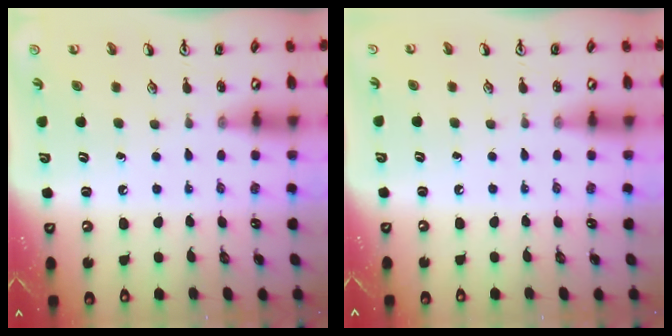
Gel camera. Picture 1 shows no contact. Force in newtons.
{"total": 0.0}